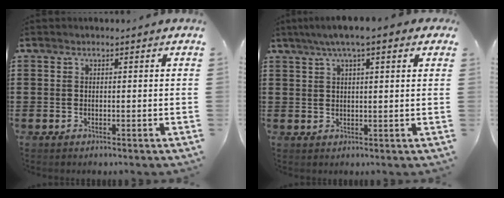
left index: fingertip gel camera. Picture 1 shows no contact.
{"total": 5.2, "force": [3.1, 0.7, 4.1], "torque": [-0.085, 0.009, 0.053]}